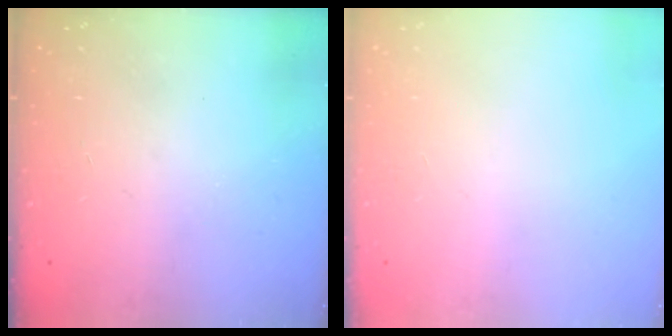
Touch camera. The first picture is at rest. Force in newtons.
{"total": 0.0}